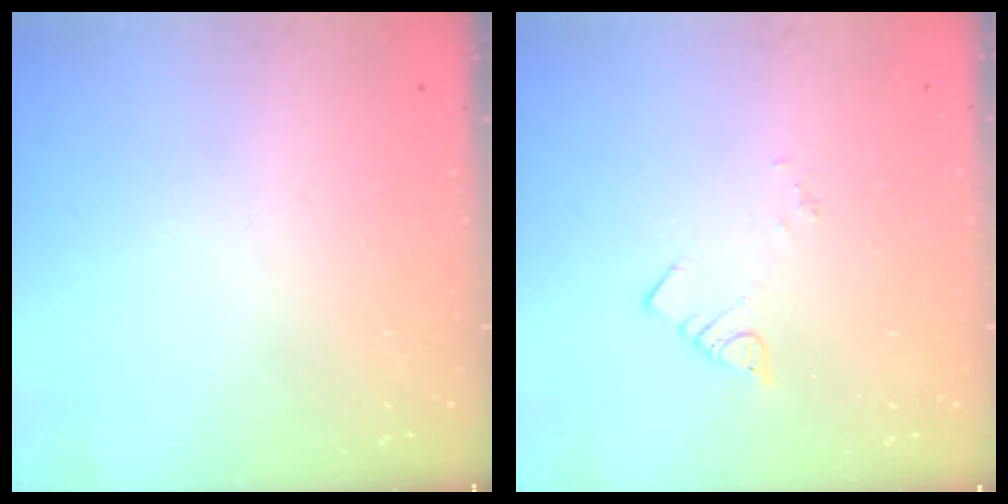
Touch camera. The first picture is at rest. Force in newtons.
{"total": 2.1, "press": 2.0, "slide": 0.4}